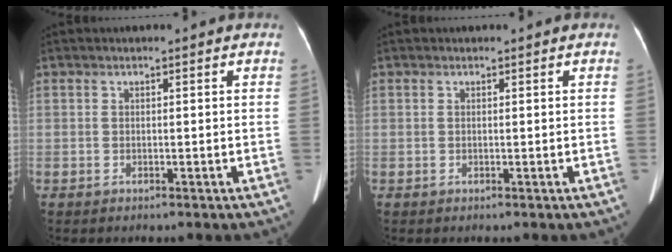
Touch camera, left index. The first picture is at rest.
{"total": 0.0}